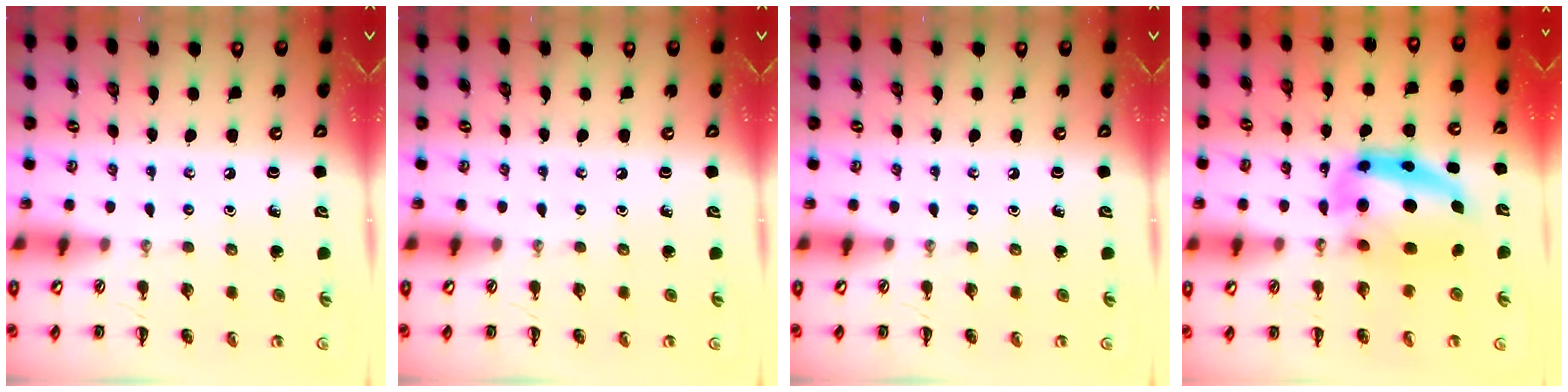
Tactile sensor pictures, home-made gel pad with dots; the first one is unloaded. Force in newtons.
{"total": 0.0}
{"total": 0.0}
{"total": 11.7, "press": 11.4, "slide": 2.7}